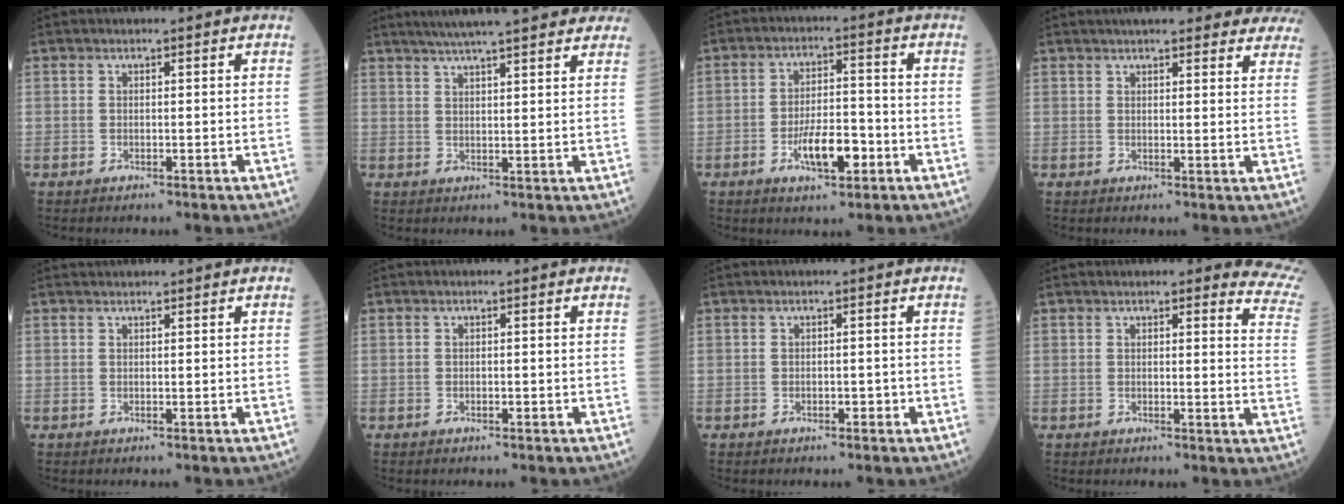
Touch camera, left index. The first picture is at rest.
{"total": 18.3, "force": [15.7, 2.4, 9.2], "torque": [-0.134, 0.039, 0.203]}
{"total": 7.5, "force": [-3.2, 2.5, 6.4], "torque": [-0.119, 0.003, -0.052]}
{"total": 18.5, "force": [16.6, 3.6, 7.2], "torque": [-0.073, 0.005, 0.186]}
{"total": 1.2, "force": [1.1, -0.1, 0.2], "torque": [-0.003, 0.018, 0.024]}
{"total": 0.5, "force": [-0.3, 0.2, 0.4], "torque": [-0.009, 0.000, -0.004]}
{"total": 1.1, "force": [-0.6, 0.6, 0.7], "torque": [-0.009, 0.003, -0.008]}
{"total": 9.8, "force": [8.5, 2.2, 4.3], "torque": [-0.021, -0.035, 0.053]}